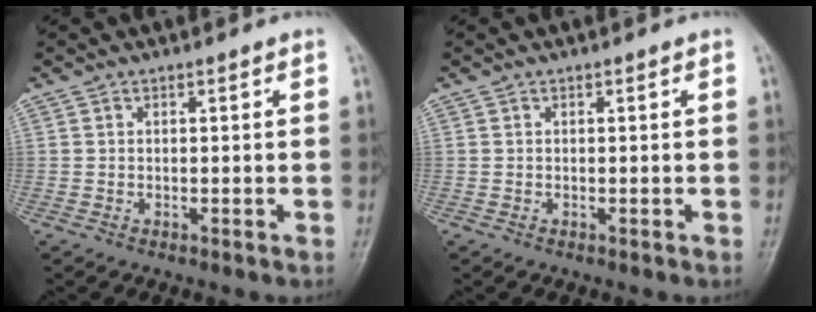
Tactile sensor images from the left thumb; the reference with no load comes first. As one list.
[{"total": 0.0}]